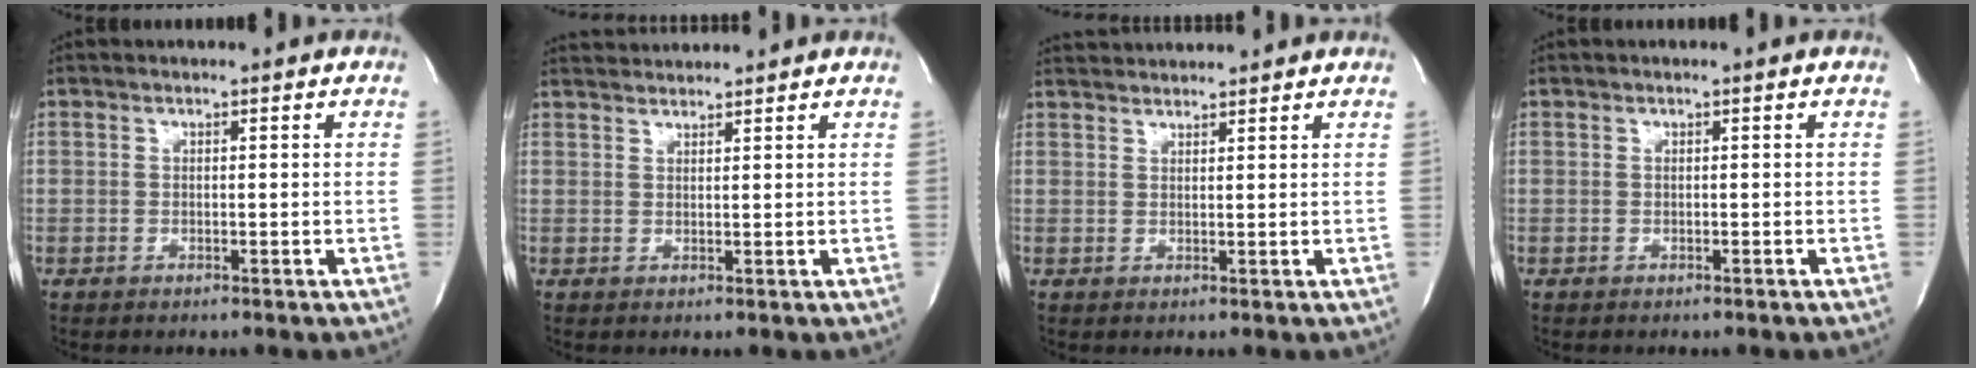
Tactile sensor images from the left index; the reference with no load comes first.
{"total": 3.8, "force": [3.8, -0.4, 0.3], "torque": [-0.009, 0.024, 0.069]}
{"total": 5.5, "force": [5.4, 0.0, 1.0], "torque": [-0.022, 0.035, 0.083]}
{"total": 0.0}